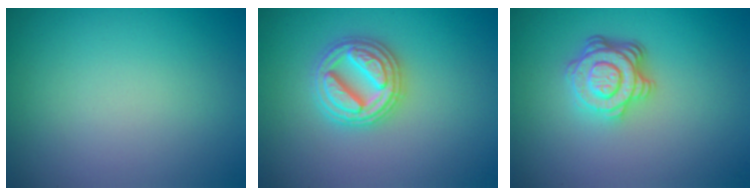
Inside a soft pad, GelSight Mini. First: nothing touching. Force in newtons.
{"total": 4.7, "press": 4.6, "slide": 0.8}
{"total": 4.7, "press": 3.5, "slide": 3.2}